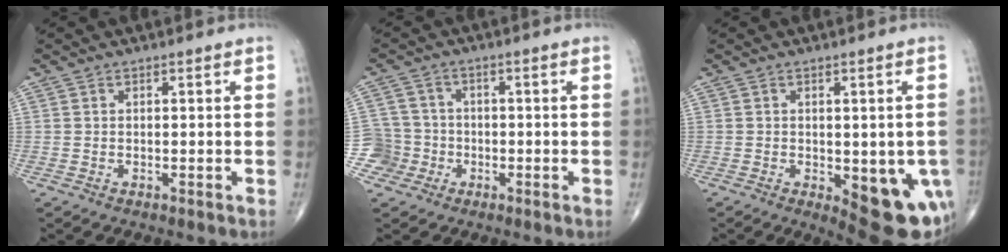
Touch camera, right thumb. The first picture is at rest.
{"total": 5.6, "force": [-2.3, 5.1, -0.4], "torque": [0.036, 0.022, -0.046]}
{"total": 13.7, "force": [-4.3, 5.9, 11.6], "torque": [-0.104, -0.003, -0.038]}